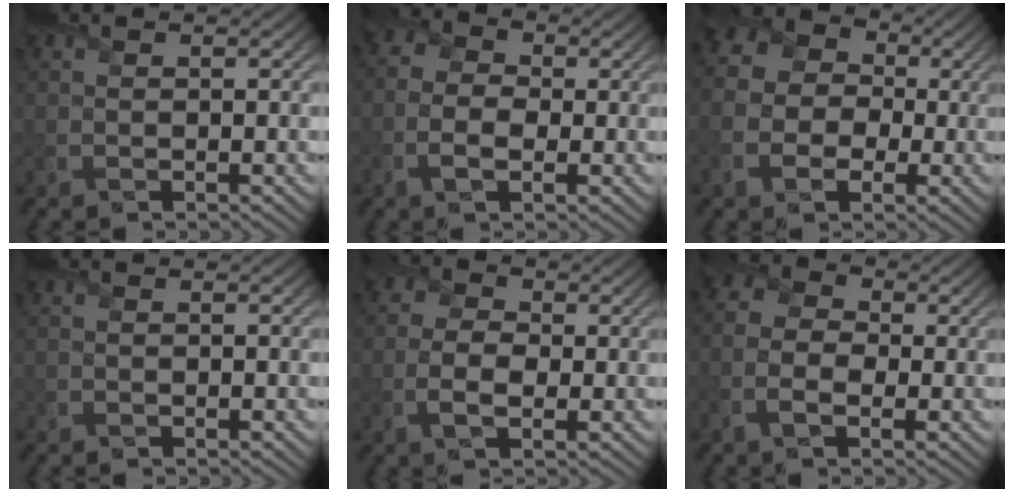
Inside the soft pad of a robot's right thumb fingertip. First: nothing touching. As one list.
[{"total": 4.8, "force": [-1.0, 3.3, 3.3], "torque": [-0.074, -0.006, -0.026]}, {"total": 10.4, "force": [-0.9, 8.8, 5.5], "torque": [-0.125, -0.001, -0.045]}, {"total": 0.0}, {"total": 4.5, "force": [-0.6, 3.0, 3.3], "torque": [-0.073, -0.003, -0.019]}, {"total": 5.5, "force": [-1.6, 3.7, 3.7], "torque": [-0.084, -0.004, -0.039]}]